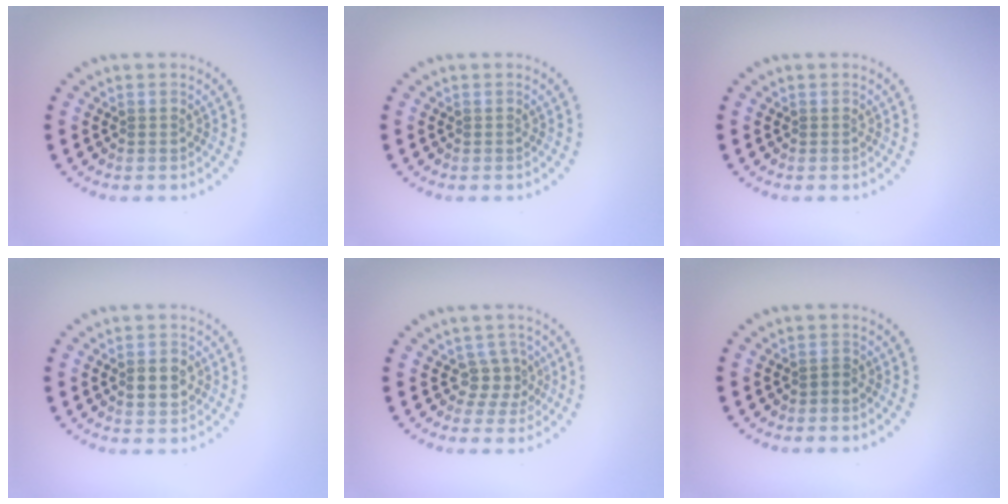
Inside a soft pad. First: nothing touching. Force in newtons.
{"total": 0.0}
{"total": 0.0}
{"total": 2.7, "press": 2.7, "slide": 0.1}
{"total": 2.2, "press": 1.6, "slide": 1.5}
{"total": 0.6, "press": 0.3, "slide": 0.5}